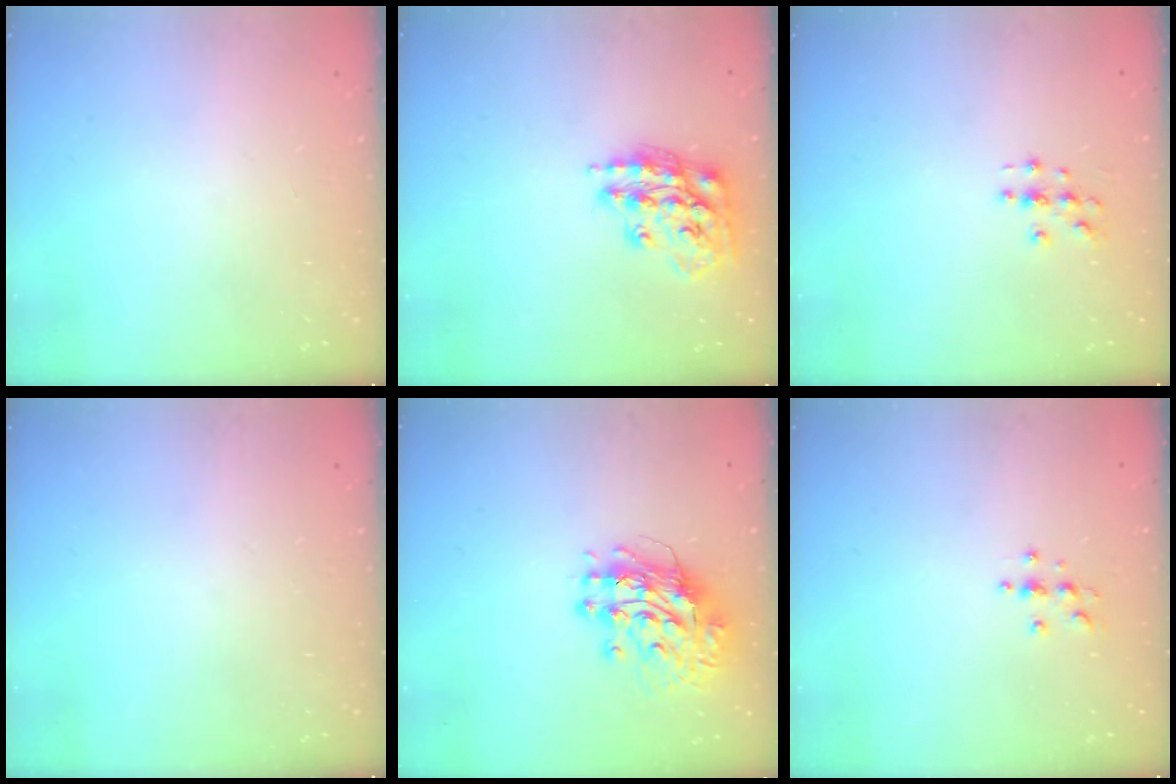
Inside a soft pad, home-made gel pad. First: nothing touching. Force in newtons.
{"total": 16.3, "press": 16.2, "slide": 1.1}
{"total": 2.8, "press": 2.8, "slide": 0.3}
{"total": 0.0}
{"total": 12.0, "press": 11.9, "slide": 1.7}
{"total": 3.3, "press": 3.3, "slide": 0.5}